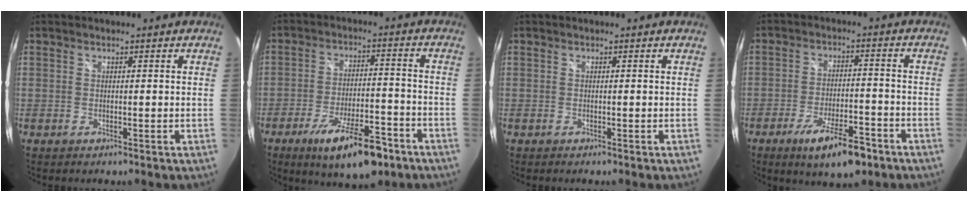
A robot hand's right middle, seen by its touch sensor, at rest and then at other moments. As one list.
[{"total": 14.3, "force": [-9.3, 4.3, 10.1], "torque": [-0.179, -0.017, -0.141]}, {"total": 0.0}, {"total": 11.1, "force": [-7.1, 3.2, 7.8], "torque": [-0.147, -0.015, -0.112]}]